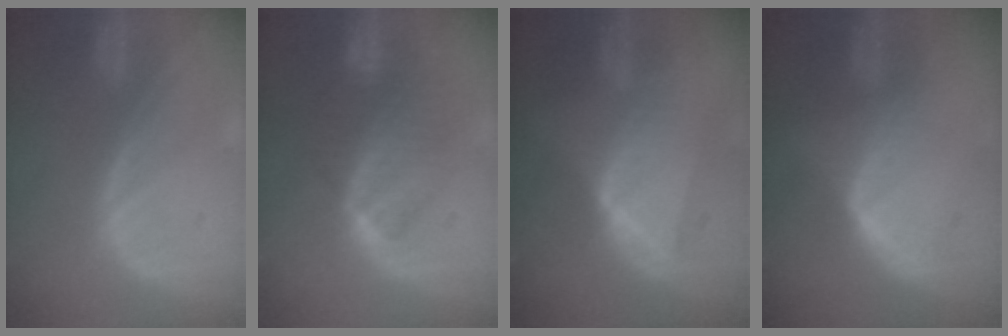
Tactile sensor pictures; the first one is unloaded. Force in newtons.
{"total": 7.7, "press": 7.5, "slide": 2.0}
{"total": 8.2, "press": 8.2, "slide": 0.4}
{"total": 5.8, "press": 5.8, "slide": 0.5}